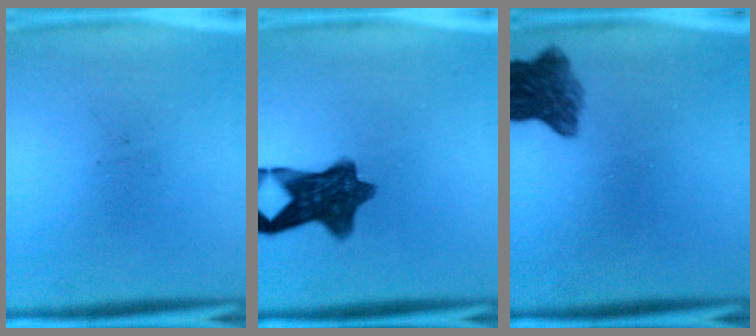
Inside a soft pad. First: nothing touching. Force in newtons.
{"total": 9.5}
{"total": 6.8}